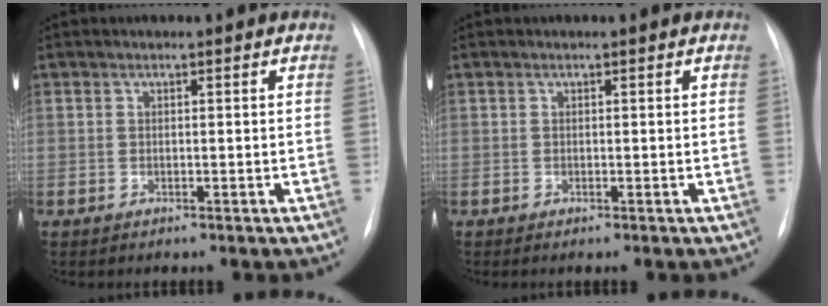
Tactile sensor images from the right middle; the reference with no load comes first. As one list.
[{"total": 0.0}]